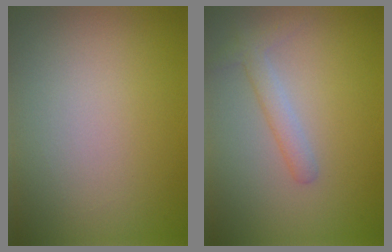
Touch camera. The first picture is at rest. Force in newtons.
{"total": 2.0, "press": 2.0, "slide": 0.0}